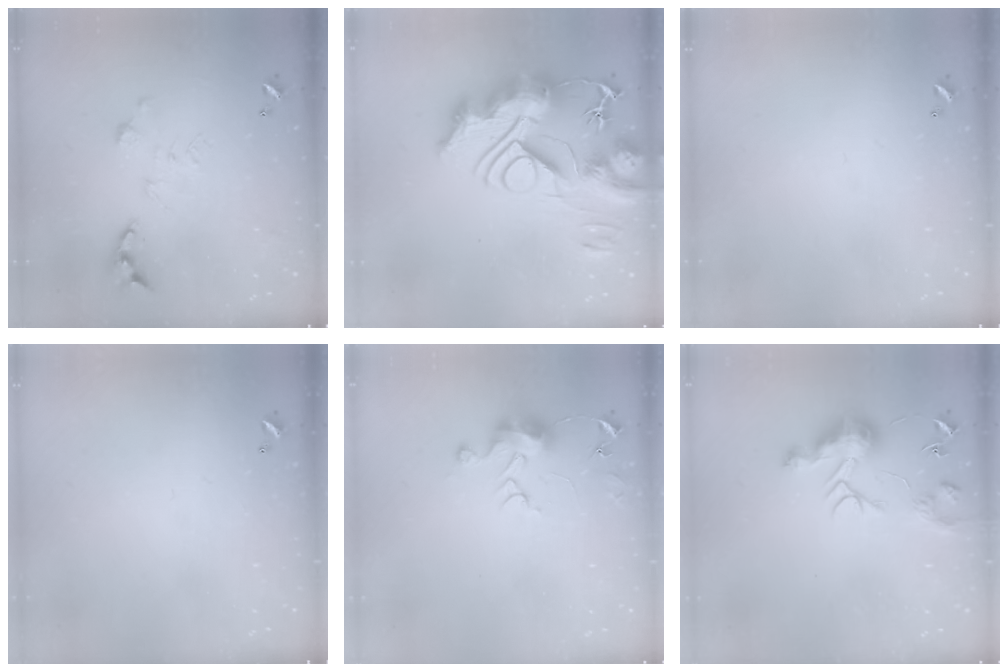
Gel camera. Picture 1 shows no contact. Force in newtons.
{"total": 0.5, "press": 0.5, "slide": 0.0}
{"total": 0.0}
{"total": 0.0}
{"total": 7.7, "press": 7.7, "slide": 0.4}
{"total": 10.0, "press": 10.0, "slide": 0.6}